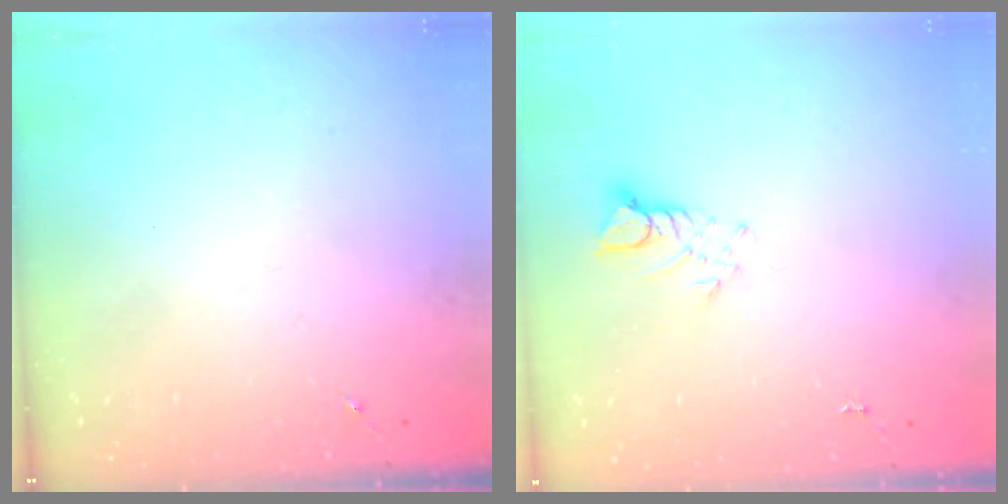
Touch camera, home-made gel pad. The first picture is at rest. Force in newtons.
{"total": 5.1, "press": 5.0, "slide": 0.3}